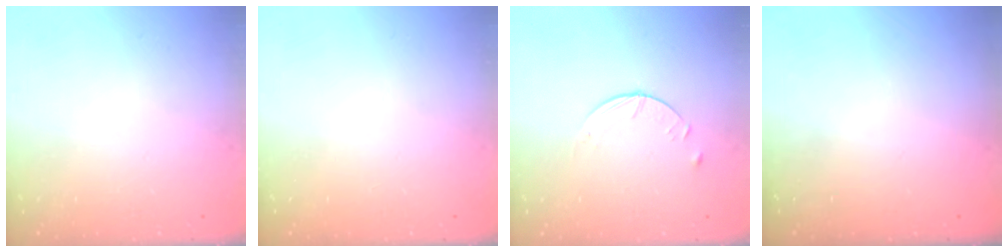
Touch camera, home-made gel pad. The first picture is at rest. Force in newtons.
{"total": 0.0}
{"total": 2.6, "press": 2.5, "slide": 0.3}
{"total": 0.0}